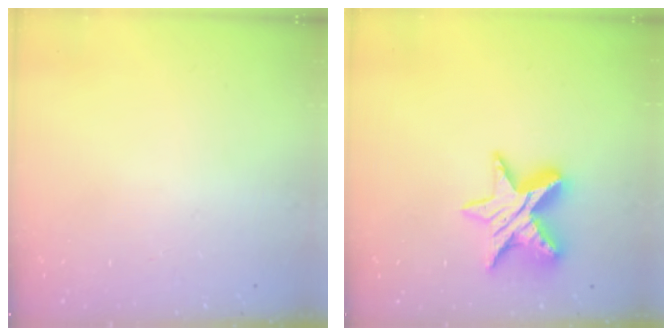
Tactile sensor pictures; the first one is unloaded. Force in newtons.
{"total": 12.7, "press": 12.7, "slide": 0.8}